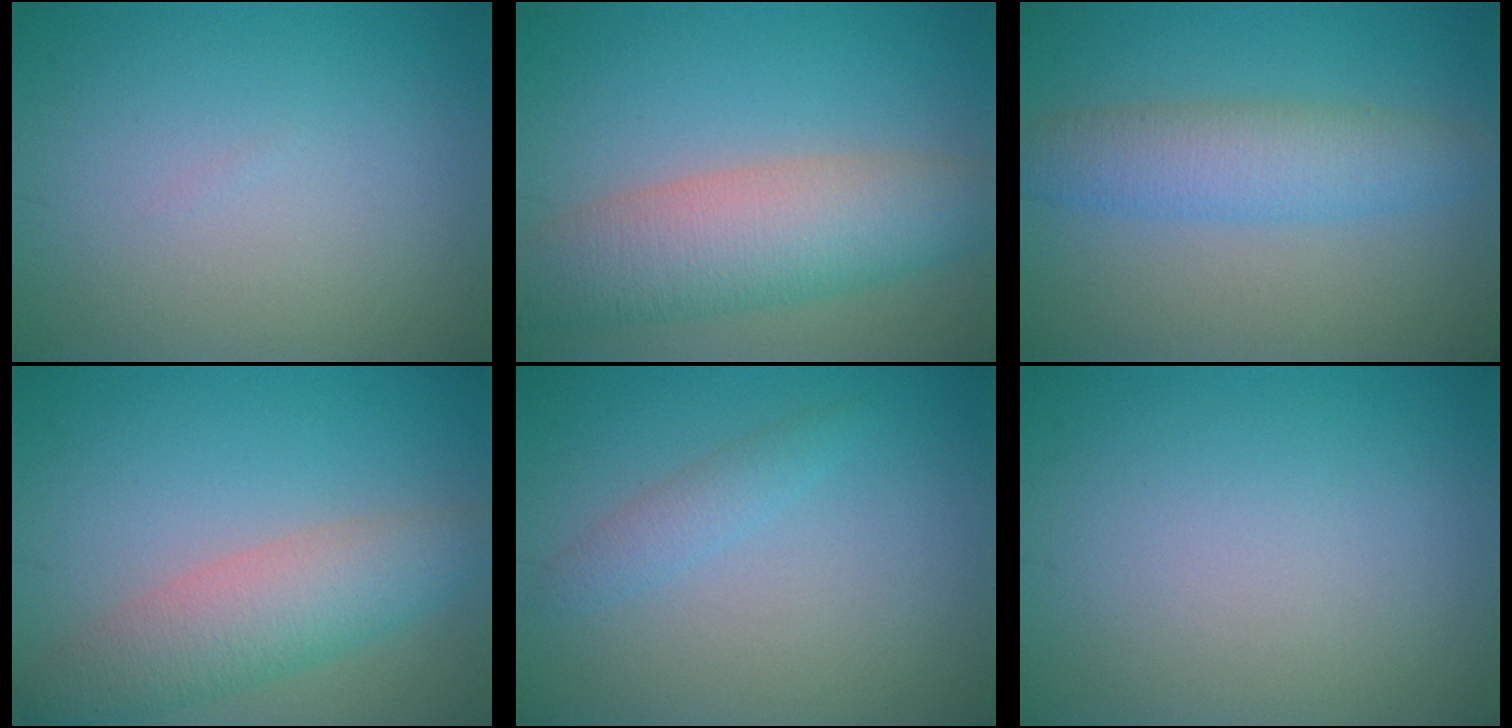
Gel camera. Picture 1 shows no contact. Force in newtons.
{"total": 7.5, "press": 7.5, "slide": 0.4}
{"total": 4.5, "press": 4.5, "slide": 0.1}
{"total": 5.4, "press": 5.4, "slide": 0.4}
{"total": 1.7, "press": 1.6, "slide": 0.0}
{"total": 0.0}